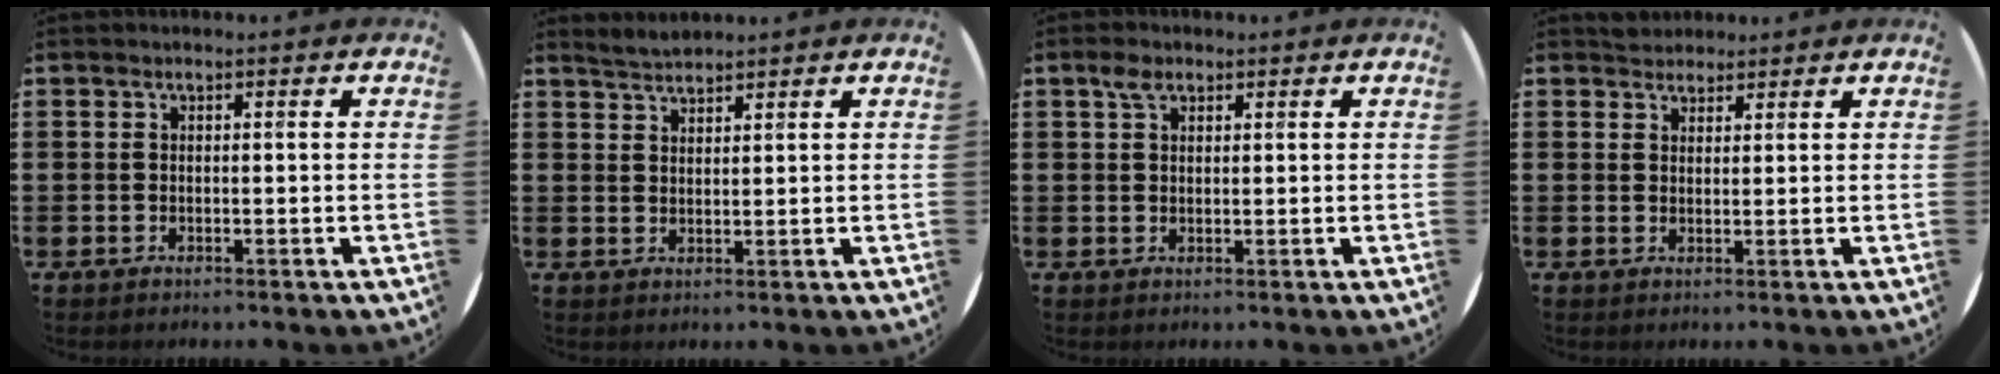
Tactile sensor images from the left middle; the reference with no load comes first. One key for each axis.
{"total": 2.1, "fx": 2.1, "fy": 0.0, "fz": 0.0, "tx": -0.004, "ty": 0.003, "tz": 0.040}
{"total": 2.2, "fx": 1.4, "fy": 1.3, "fz": 1.1, "tx": -0.016, "ty": 0.002, "tz": 0.024}
{"total": 2.2, "fx": 2.0, "fy": 0.7, "fz": -0.2, "tx": 0.009, "ty": 0.002, "tz": 0.038}